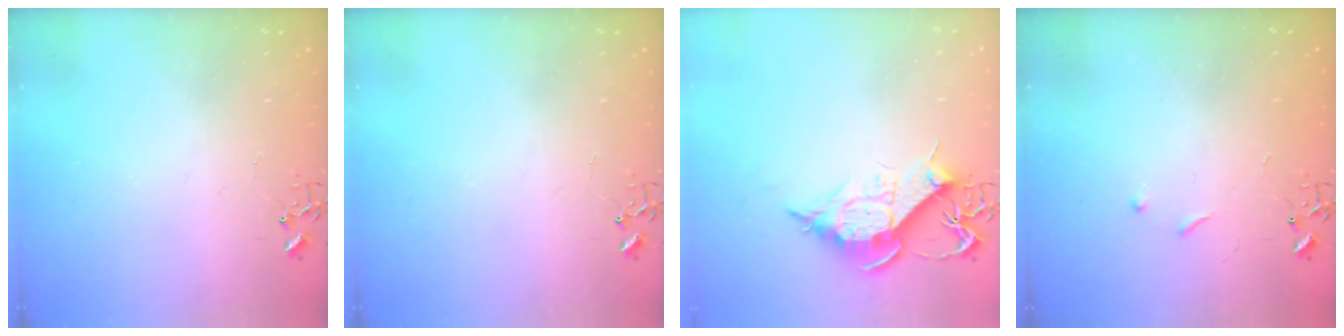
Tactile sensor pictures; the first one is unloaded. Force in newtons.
{"total": 0.0}
{"total": 12.1, "press": 12.1, "slide": 1.1}
{"total": 5.1, "press": 5.0, "slide": 0.6}